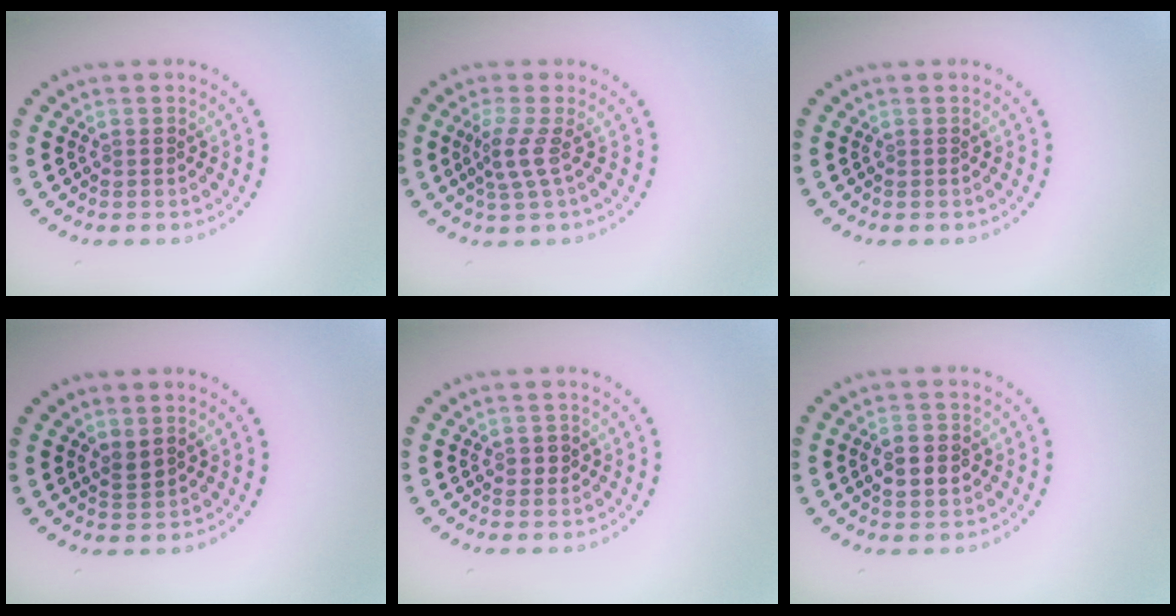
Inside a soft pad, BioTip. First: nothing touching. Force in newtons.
{"total": 2.2, "press": 1.5, "slide": 1.6}
{"total": 0.0}
{"total": 1.2, "press": 1.0, "slide": 0.7}
{"total": 0.9, "press": 0.9, "slide": 0.2}
{"total": 2.9, "press": 2.9, "slide": 0.1}